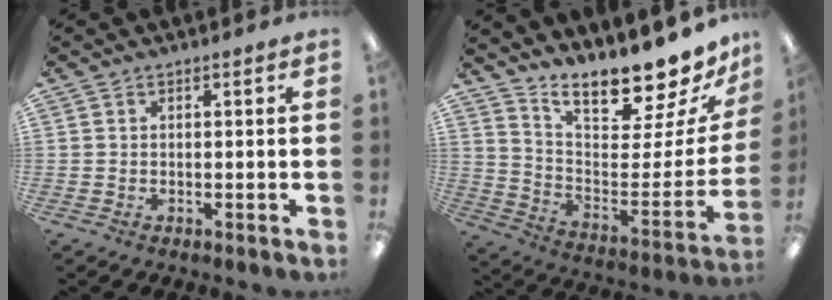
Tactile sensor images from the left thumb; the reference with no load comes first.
{"total": 15.2, "force": [14.2, 2.6, 4.9], "torque": [-0.062, -0.136, 0.235]}